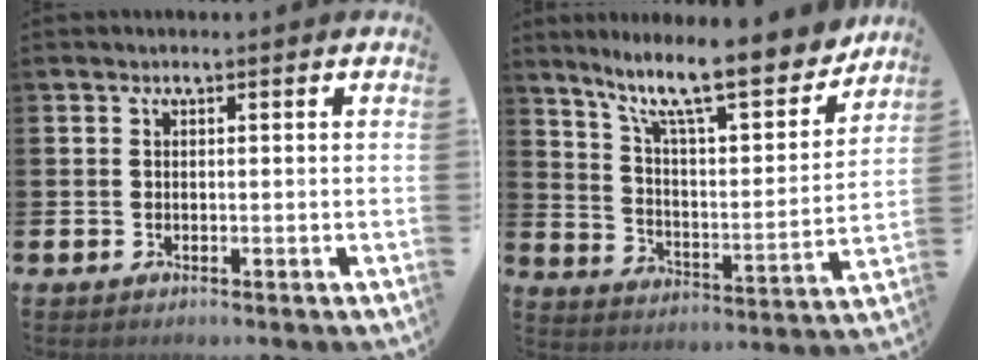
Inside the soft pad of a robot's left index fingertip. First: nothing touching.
{"total": 12.8, "force": [10.5, 2.6, 6.8], "torque": [-0.143, -0.072, 0.175]}